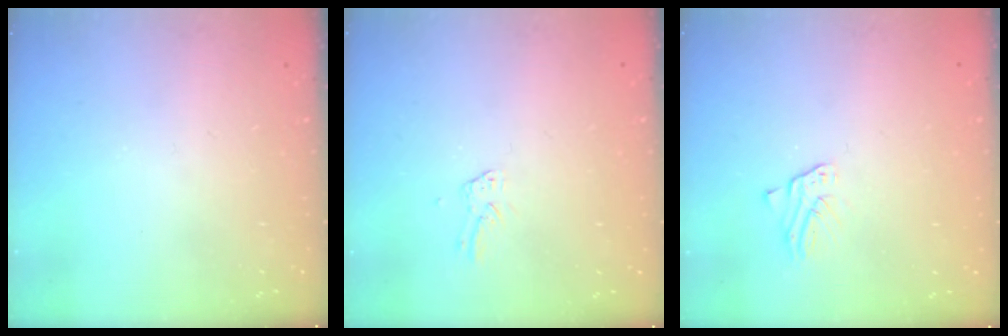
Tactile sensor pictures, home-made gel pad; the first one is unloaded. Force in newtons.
{"total": 1.9, "press": 1.9, "slide": 0.1}
{"total": 1.2, "press": 1.2, "slide": 0.1}